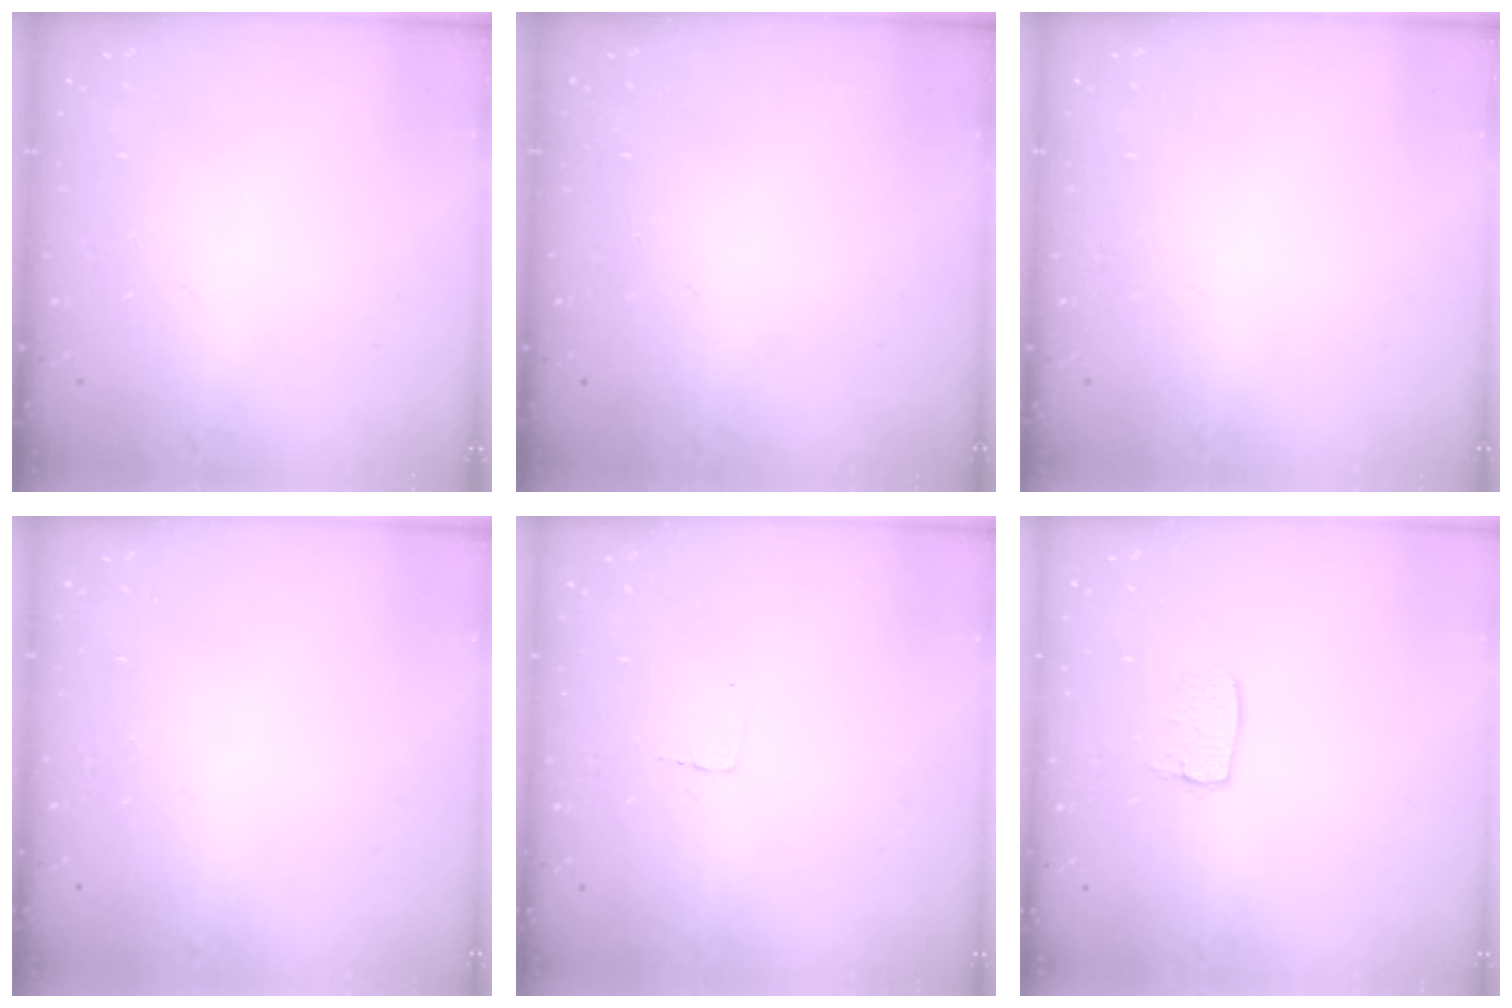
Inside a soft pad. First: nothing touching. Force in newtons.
{"total": 0.0}
{"total": 0.0}
{"total": 0.0}
{"total": 2.3, "press": 2.3, "slide": 0.1}
{"total": 5.6, "press": 5.6, "slide": 0.4}